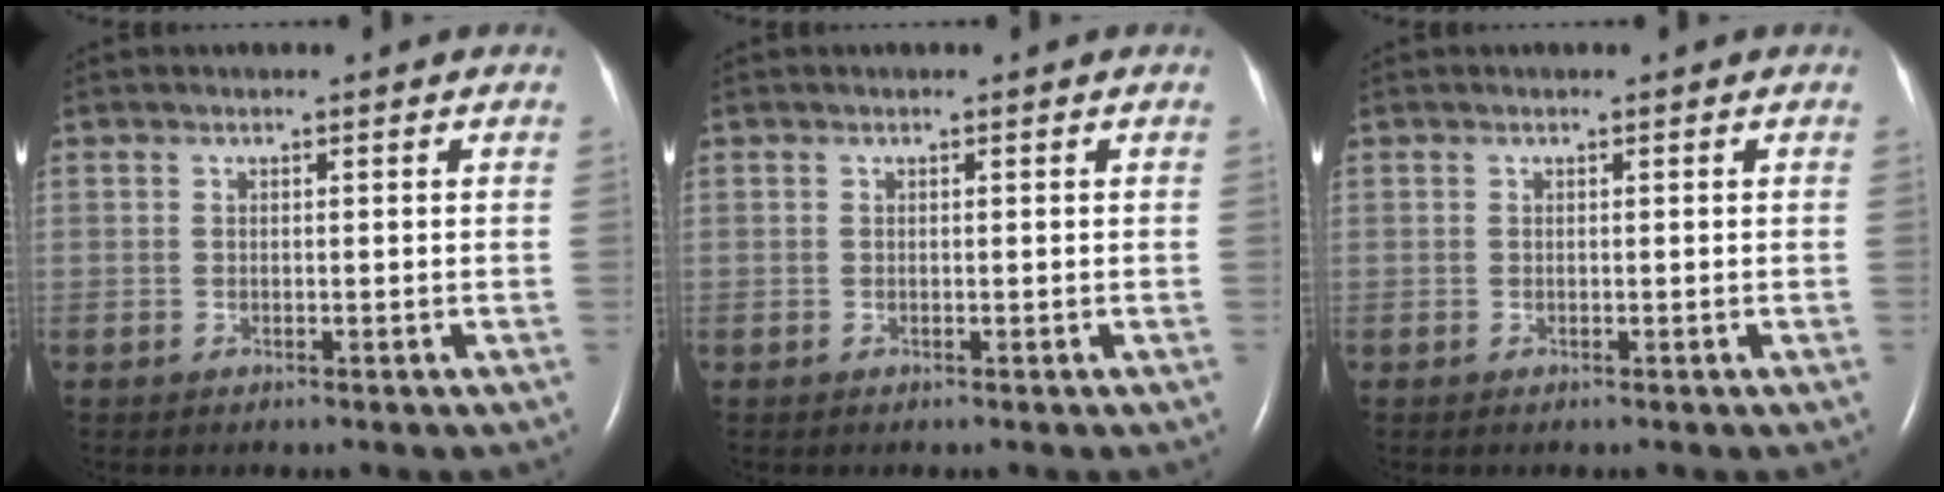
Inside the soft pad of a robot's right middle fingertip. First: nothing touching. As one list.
[{"total": 0.0}, {"total": 0.0}]